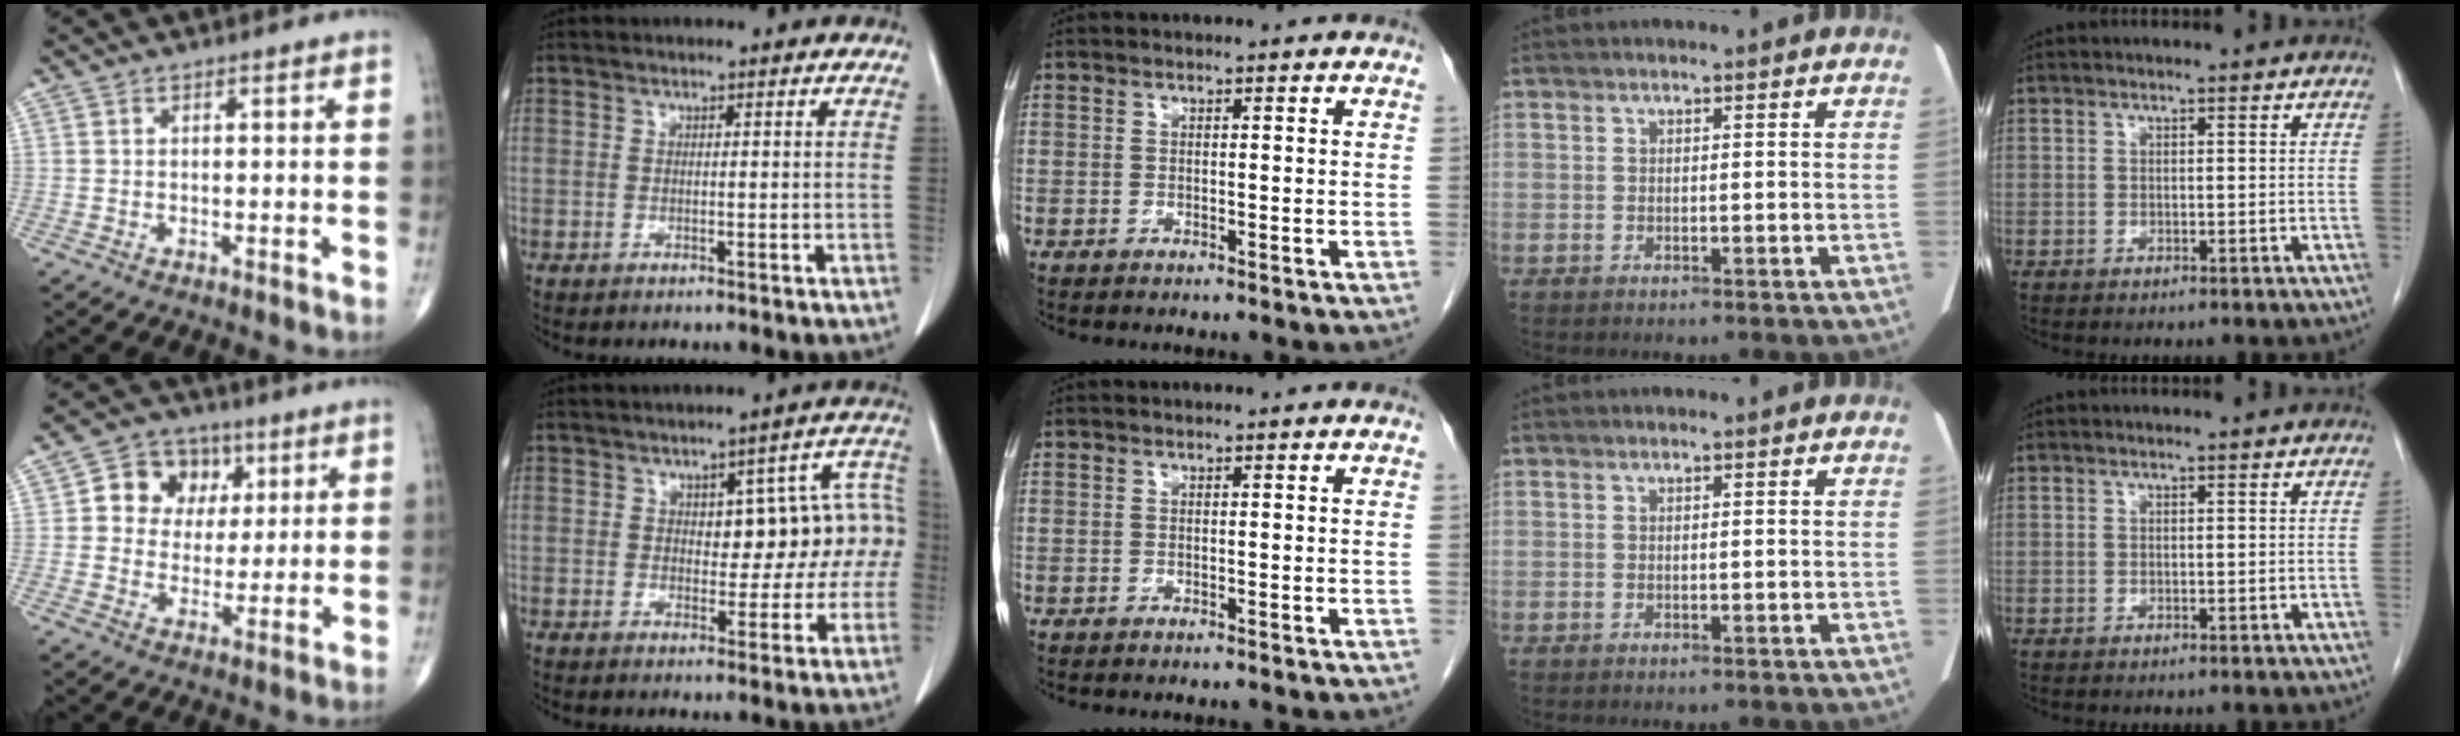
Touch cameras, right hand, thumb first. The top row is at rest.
{"thumb": {"total": 10.0, "force": [2.9, 8.5, 4.5], "torque": [-0.021, -0.001, 0.044]}, "index": {"total": 9.7, "force": [0.7, 4.9, 8.4], "torque": [-0.077, 0.044, 0.012]}}